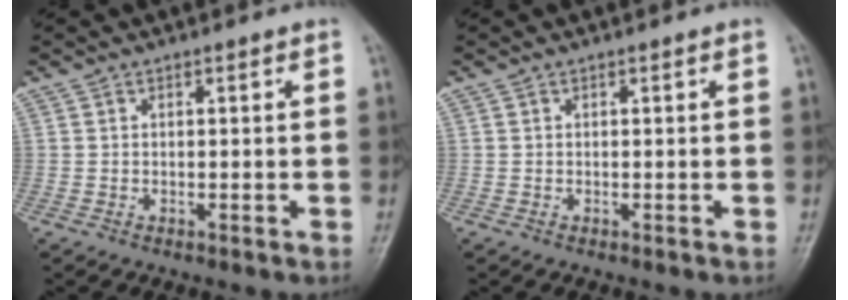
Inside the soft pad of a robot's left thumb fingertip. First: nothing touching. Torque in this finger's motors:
{"motor_torque": [0.00, 0.01, -0.01, -0.01, 0.00]}